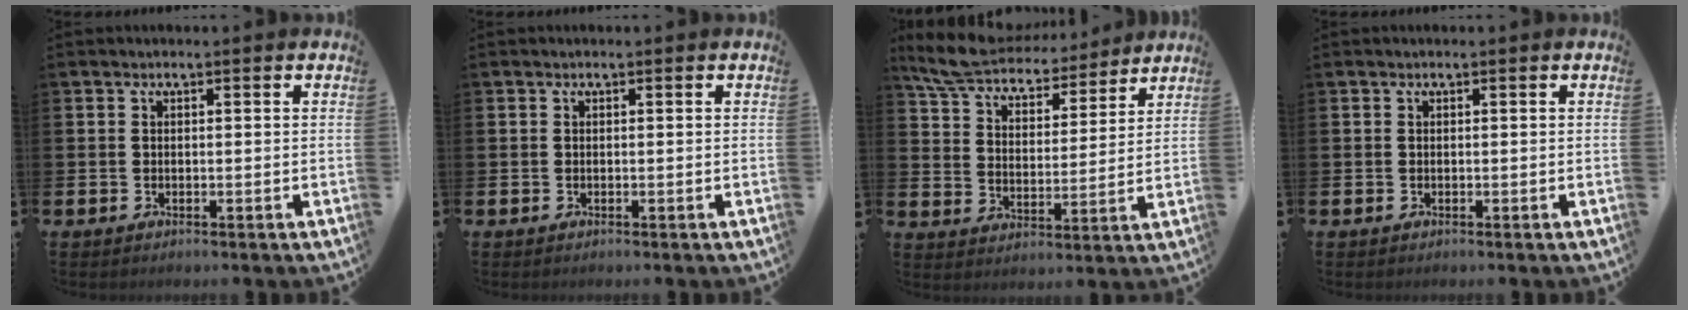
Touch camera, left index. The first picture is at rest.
{"total": 0.0}
{"total": 7.8, "force": [7.3, 2.0, 1.7], "torque": [-0.070, -0.051, 0.130]}
{"total": 0.0}